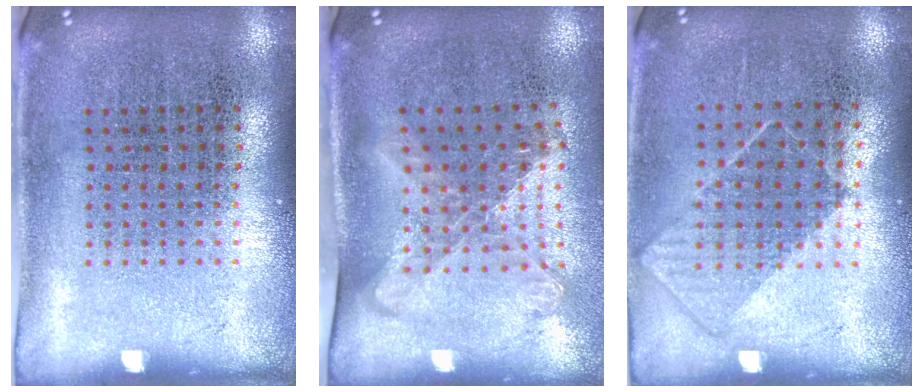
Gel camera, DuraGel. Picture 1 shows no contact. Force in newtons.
{"total": 1.7, "press": 1.4, "slide": 1.1}
{"total": 0.8, "press": 0.7, "slide": 0.5}